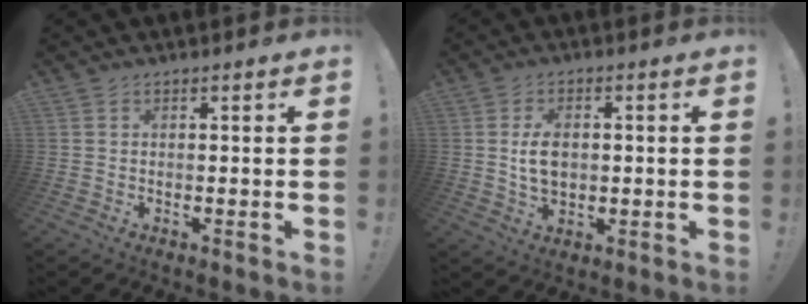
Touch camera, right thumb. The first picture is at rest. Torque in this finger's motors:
{"motor_torque": [0.01, 0.22, -0.13, 0.18, 0.19]}